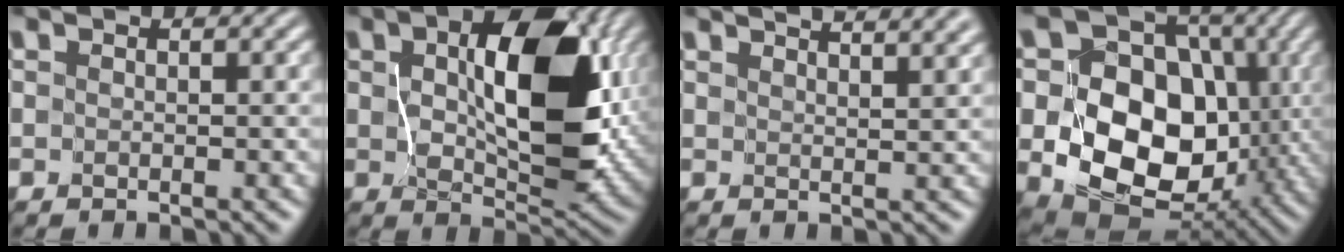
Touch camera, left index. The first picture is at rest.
{"total": 10.2, "force": [1.9, 5.4, 8.4], "torque": [-0.141, -0.001, 0.036]}
{"total": 7.0, "force": [5.6, 2.2, 3.6], "torque": [-0.021, 0.036, 0.041]}
{"total": 12.8, "force": [-0.2, 10.0, 7.9], "torque": [-0.120, -0.010, -0.013]}